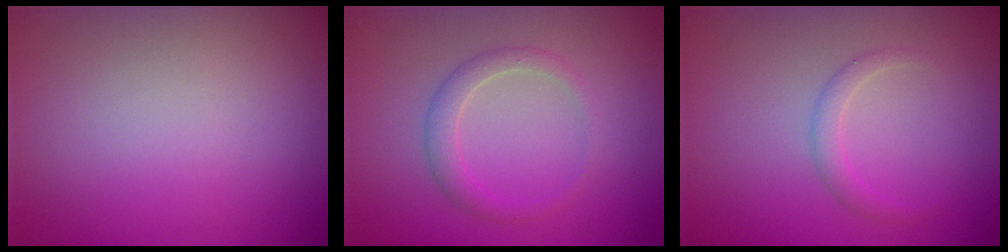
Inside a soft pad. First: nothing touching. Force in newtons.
{"total": 1.9, "press": 1.9, "slide": 0.0}
{"total": 1.2, "press": 1.2, "slide": 0.0}